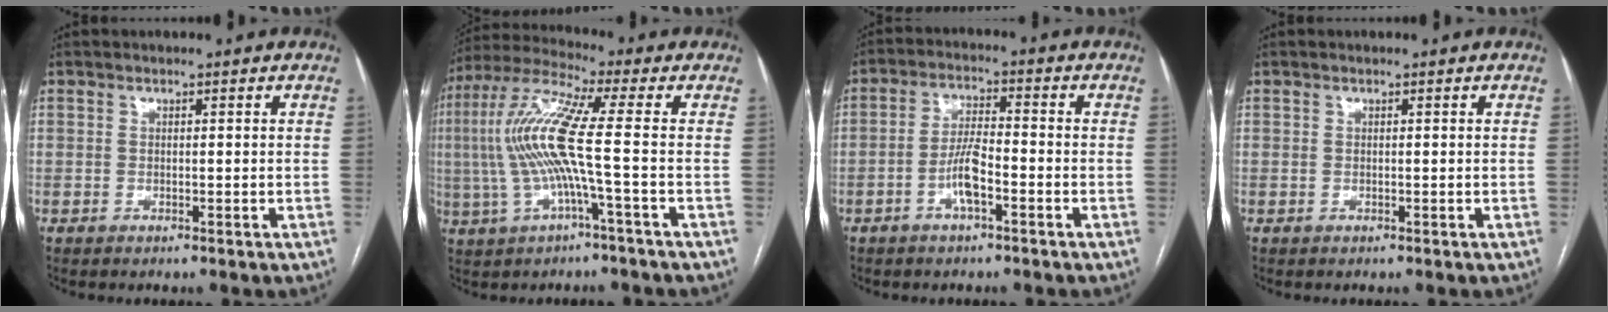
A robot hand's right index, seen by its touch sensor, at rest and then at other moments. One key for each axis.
{"total": 11.3, "fx": -0.9, "fy": 0.0, "fz": 11.2, "tx": -0.245, "ty": 0.017, "tz": -0.024}
{"total": 5.5, "fx": -2.2, "fy": 1.2, "fz": 4.8, "tx": -0.100, "ty": 0.008, "tz": -0.043}
{"total": 0.0}